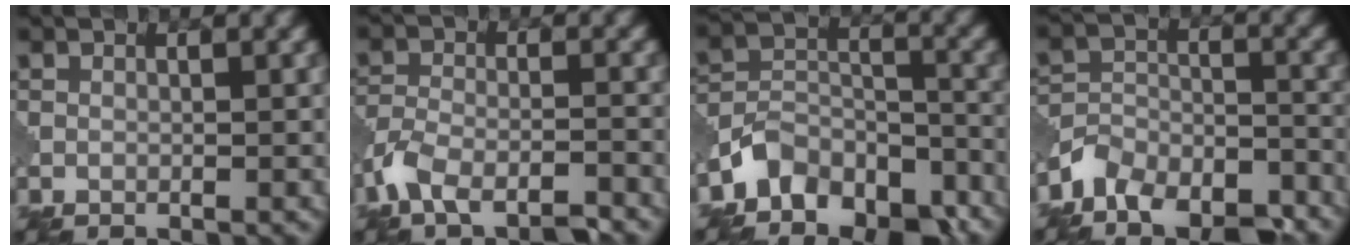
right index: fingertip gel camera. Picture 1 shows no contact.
{"total": 5.9, "force": [-4.5, 1.9, 3.4], "torque": [-0.069, -0.009, -0.096]}
{"total": 7.2, "force": [-5.6, 3.7, 2.6], "torque": [-0.037, -0.005, -0.109]}
{"total": 9.9, "force": [-8.3, 4.6, 2.8], "torque": [-0.033, 0.001, -0.133]}